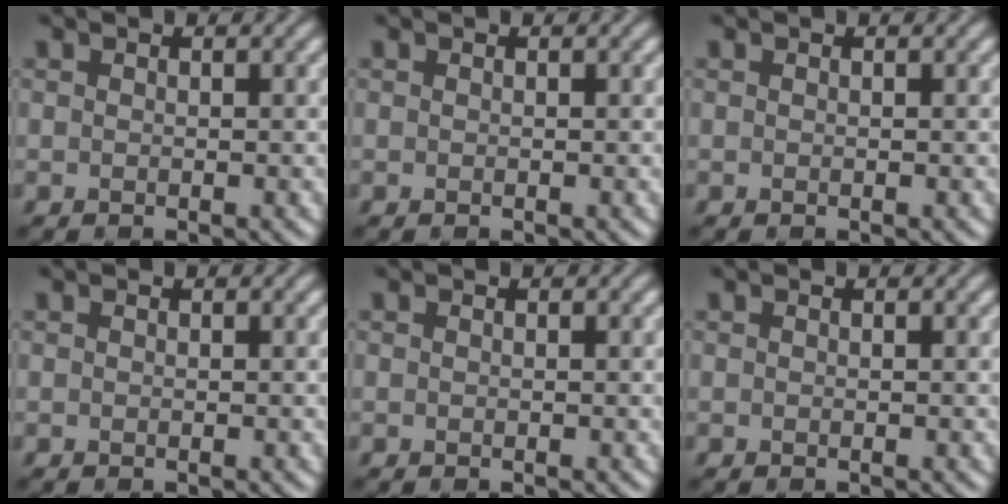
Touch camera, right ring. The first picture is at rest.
{"total": 0.0}
{"total": 0.0}
{"total": 0.0}
{"total": 0.0}
{"total": 0.0}